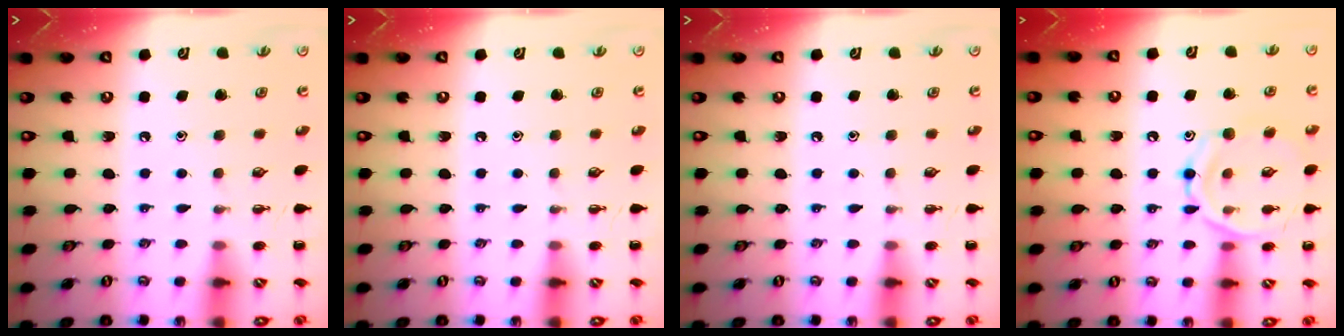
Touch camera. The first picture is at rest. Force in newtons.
{"total": 0.0}
{"total": 0.0}
{"total": 13.1, "press": 13.1, "slide": 0.8}